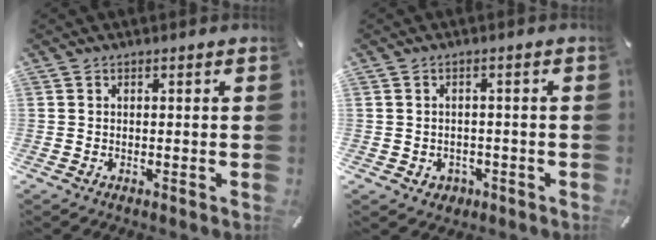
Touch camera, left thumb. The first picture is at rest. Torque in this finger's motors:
{"motor_torque": [-0.21, -0.15, -0.14, -0.14, 0.03]}